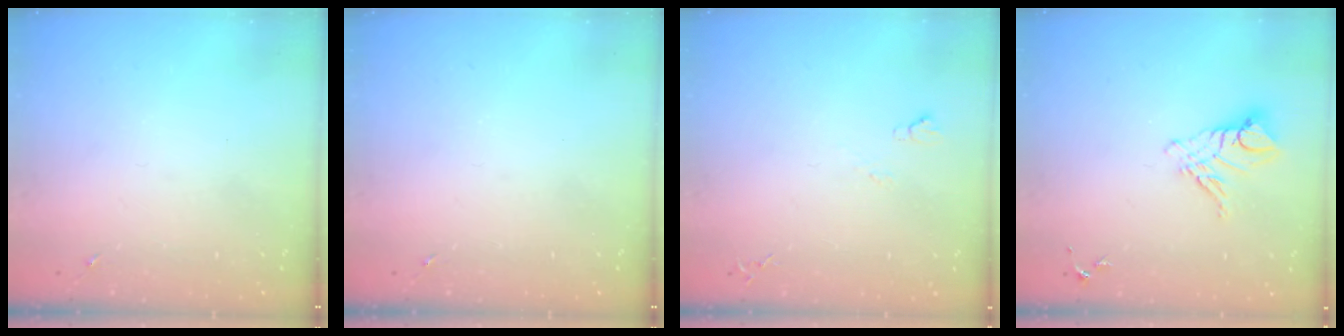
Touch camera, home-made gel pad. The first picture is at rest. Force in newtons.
{"total": 0.0}
{"total": 4.0, "press": 4.0, "slide": 0.6}
{"total": 9.9, "press": 9.8, "slide": 1.1}